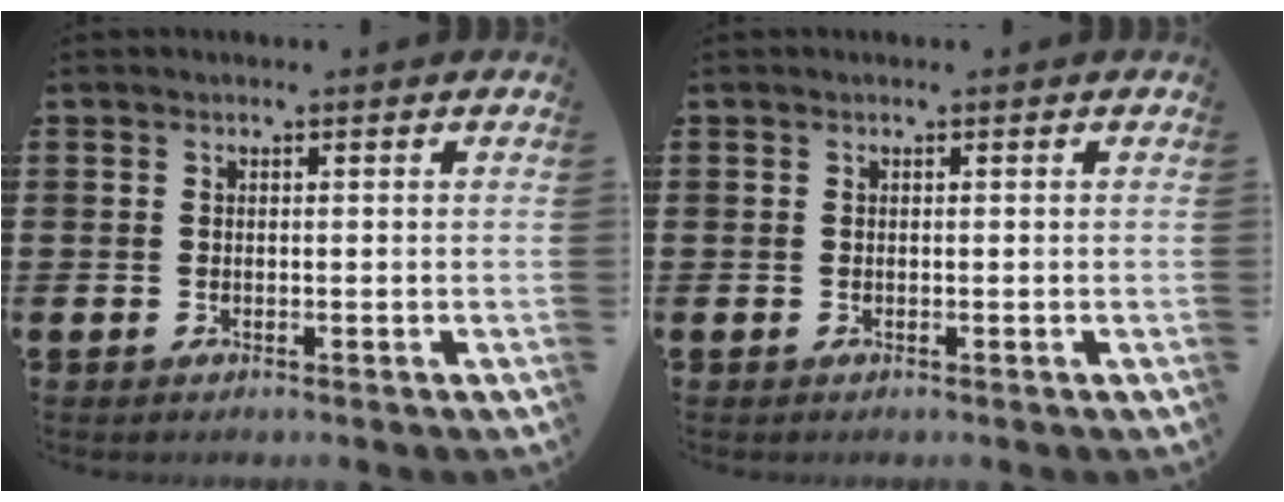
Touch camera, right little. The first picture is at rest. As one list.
[{"total": 0.0}]